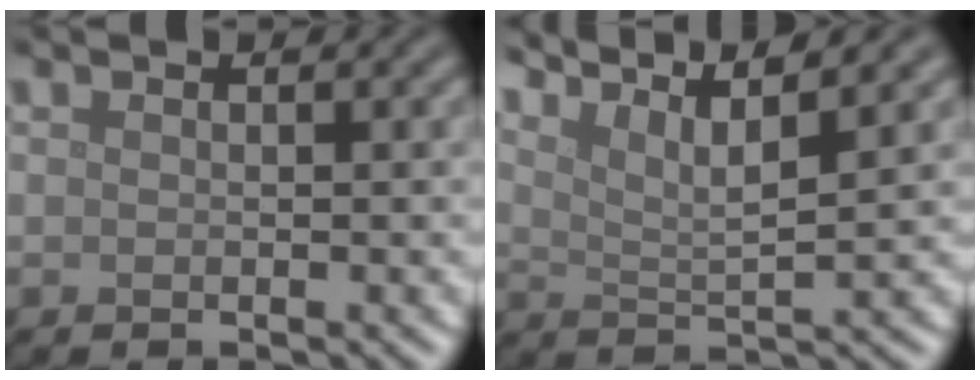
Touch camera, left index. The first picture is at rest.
{"total": 6.7, "force": [5.3, 1.2, 4.0], "torque": [-0.067, 0.019, 0.068]}